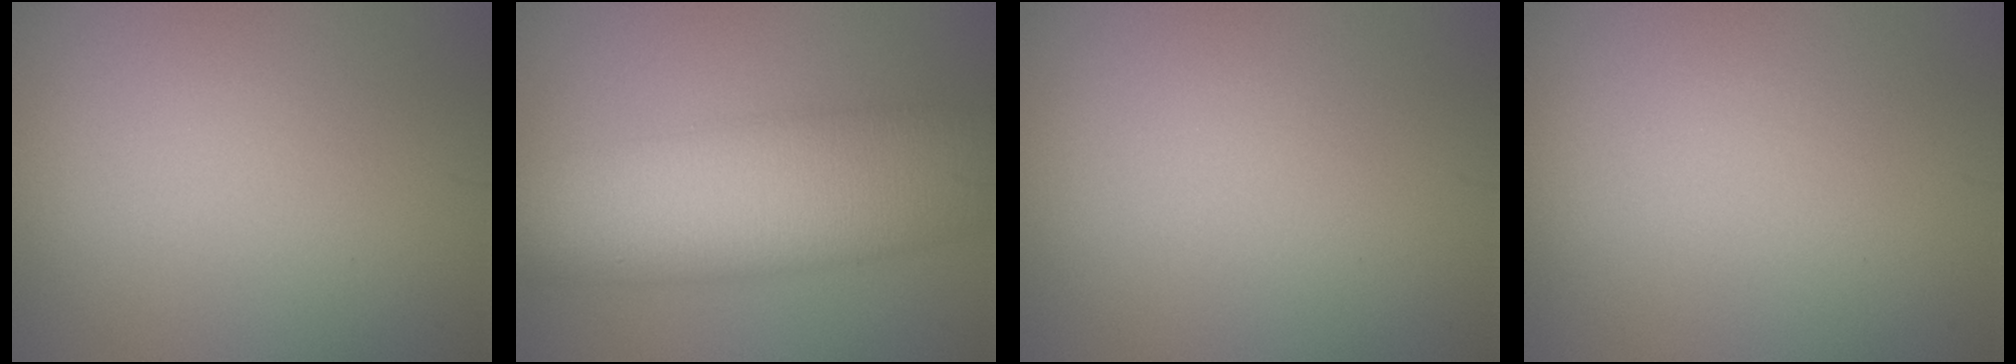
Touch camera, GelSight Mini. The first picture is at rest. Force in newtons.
{"total": 10.7, "press": 10.7, "slide": 0.4}
{"total": 0.0}
{"total": 0.0}